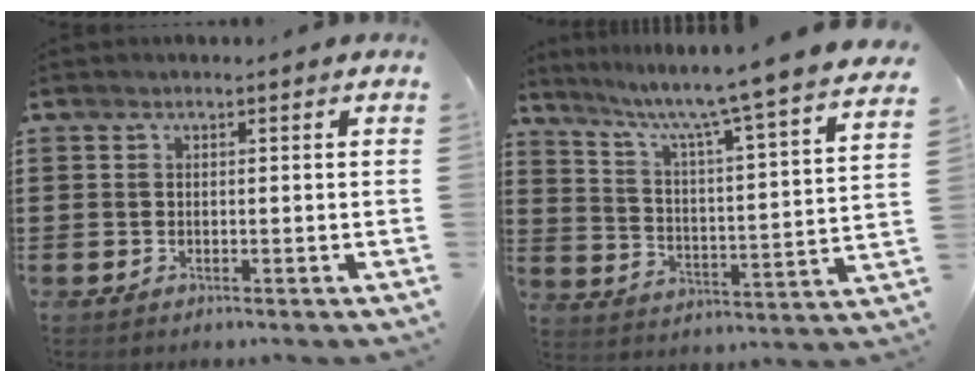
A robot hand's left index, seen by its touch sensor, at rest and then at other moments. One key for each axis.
{"total": 7.0, "fx": 5.8, "fy": -1.2, "fz": 3.7, "tx": -0.098, "ty": -0.058, "tz": 0.082}